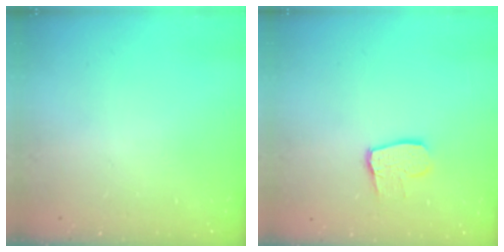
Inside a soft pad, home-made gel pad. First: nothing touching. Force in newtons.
{"total": 8.3, "press": 8.3, "slide": 0.7}